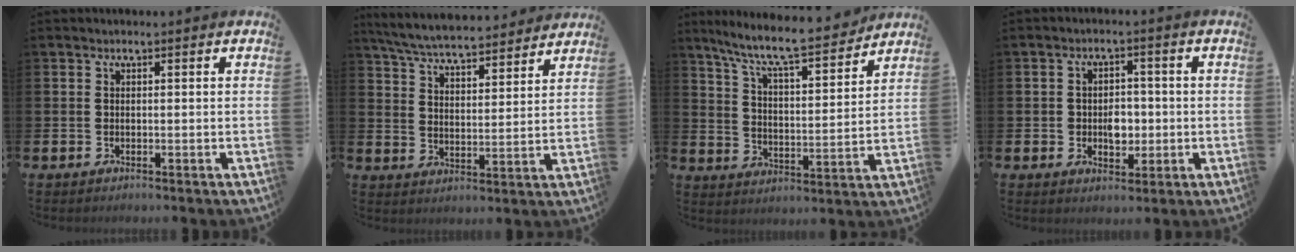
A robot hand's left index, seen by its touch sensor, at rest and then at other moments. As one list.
[{"total": 6.8, "force": [6.5, 0.7, 1.5], "torque": [-0.061, -0.043, 0.115]}, {"total": 9.3, "force": [8.4, 1.1, 3.9], "torque": [-0.103, -0.060, 0.141]}, {"total": 3.6, "force": [-0.6, 2.9, 2.1], "torque": [-0.028, 0.000, -0.019]}]